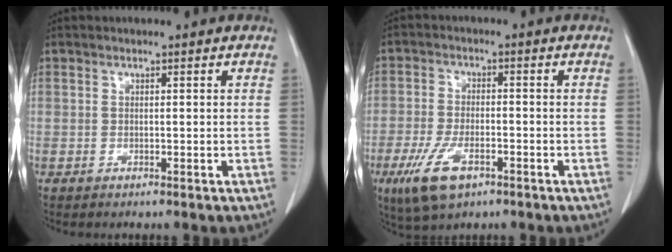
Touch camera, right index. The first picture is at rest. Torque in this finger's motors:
{"motor_torque": [-0.24, -0.03, -0.34, -0.14]}